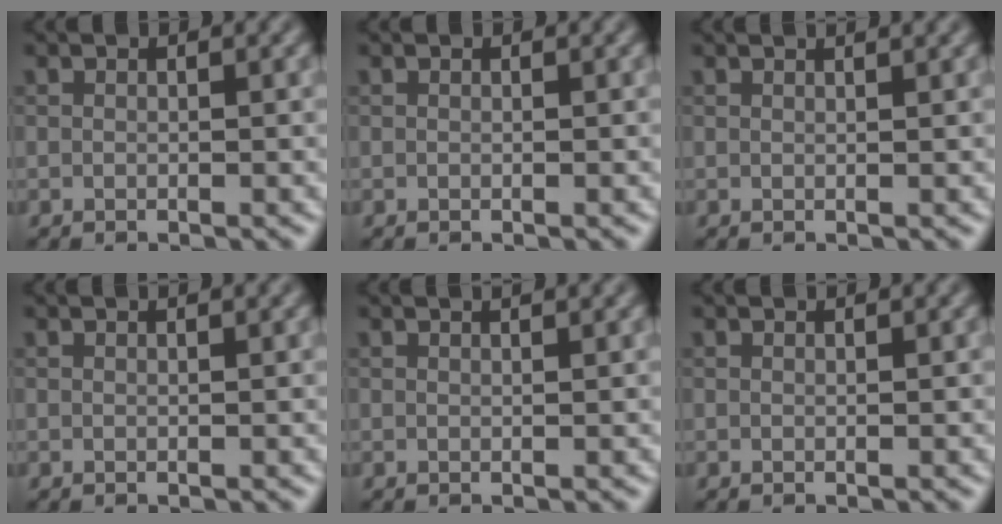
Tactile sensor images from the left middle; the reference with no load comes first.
{"total": 0.0}
{"total": 2.2, "force": [1.6, 0.8, 1.2], "torque": [-0.002, 0.005, 0.000]}
{"total": 1.2, "force": [0.9, 0.3, 0.6], "torque": [-0.006, -0.001, 0.004]}
{"total": 2.6, "force": [1.8, 1.1, 1.6], "torque": [-0.002, 0.009, -0.005]}
{"total": 0.8, "force": [0.7, 0.1, 0.3], "torque": [-0.005, -0.002, 0.005]}